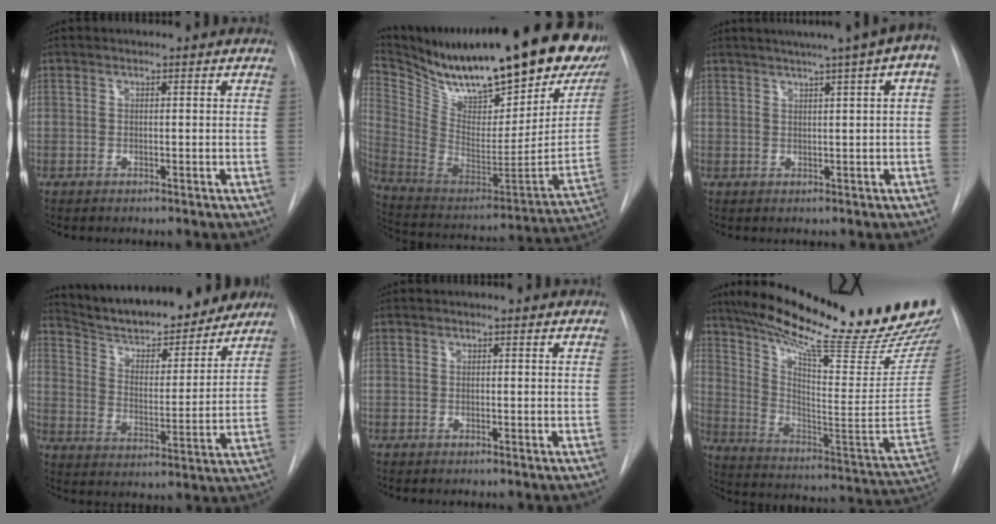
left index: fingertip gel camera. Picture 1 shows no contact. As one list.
[{"total": 33.0, "force": [25.3, 8.0, 19.6], "torque": [-0.341, -0.053, 0.375]}, {"total": 10.4, "force": [5.9, 0.4, 8.6], "torque": [-0.120, 0.030, 0.065]}, {"total": 18.9, "force": [17.1, 4.0, 6.8], "torque": [-0.103, -0.002, 0.259]}, {"total": 0.0}, {"total": 31.0, "force": [25.4, 1.8, 17.8], "torque": [-0.290, -0.080, 0.357]}]